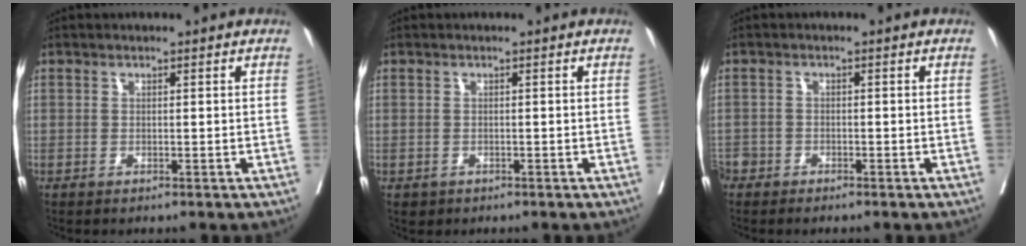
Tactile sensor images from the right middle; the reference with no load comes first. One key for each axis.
{"total": 1.0, "fx": -0.5, "fy": 0.9, "fz": 0.2, "tx": -0.007, "ty": 0.002, "tz": -0.002}
{"total": 3.4, "fx": -2.7, "fy": 2.0, "fz": 0.6, "tx": -0.012, "ty": 0.000, "tz": -0.054}